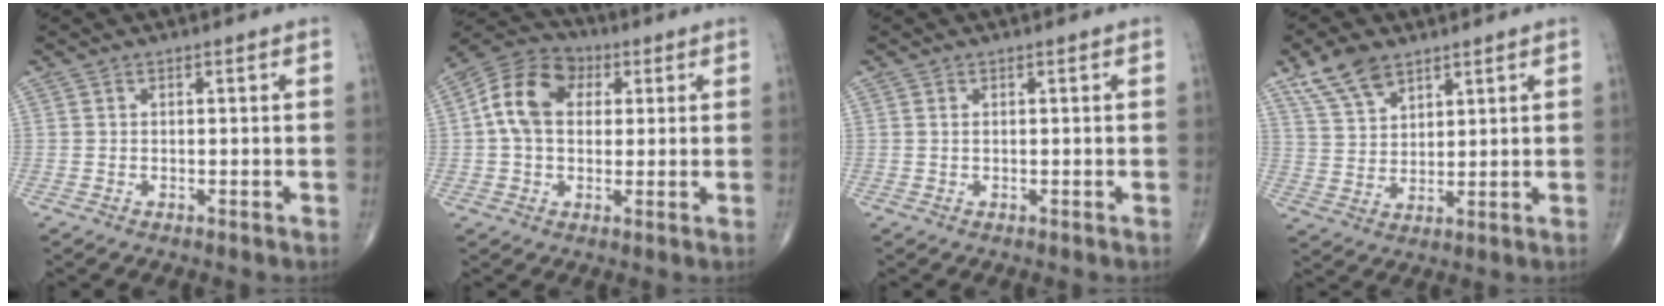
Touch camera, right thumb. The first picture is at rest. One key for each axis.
{"total": 11.5, "fx": 2.1, "fy": 8.2, "fz": 7.8, "tx": -0.133, "ty": 0.020, "tz": 0.025}
{"total": 0.5, "fx": 0.2, "fy": 0.2, "fz": 0.4, "tx": -0.012, "ty": 0.002, "tz": 0.006}
{"total": 8.4, "fx": 5.6, "fy": 4.4, "fz": 4.3, "tx": -0.067, "ty": -0.024, "tz": 0.114}